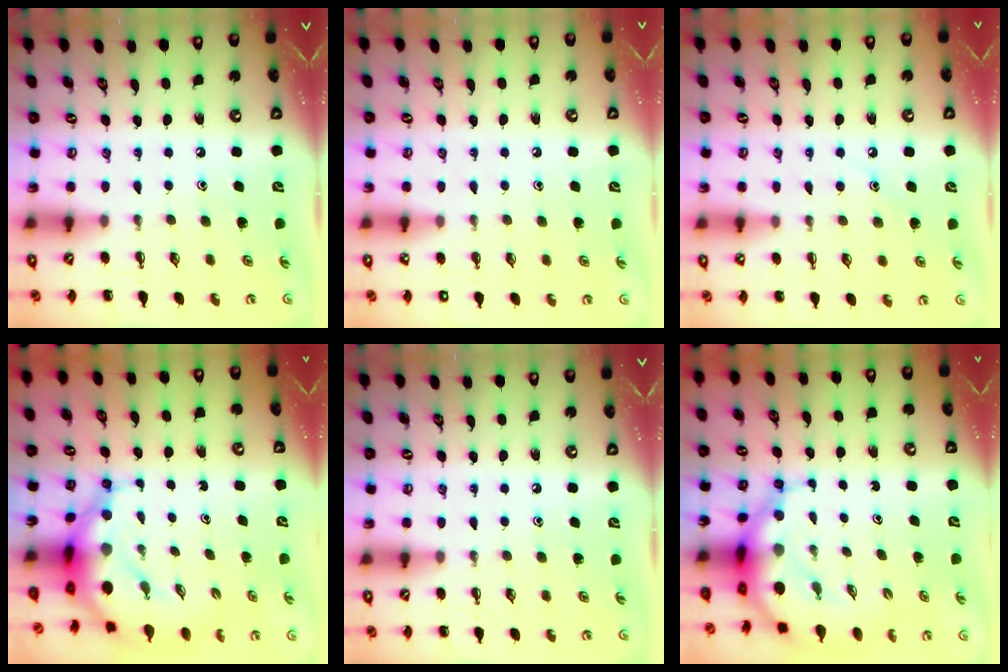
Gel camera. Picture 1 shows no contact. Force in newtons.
{"total": 1.4, "press": 1.4, "slide": 0.1}
{"total": 8.4, "press": 8.2, "slide": 1.9}
{"total": 9.1, "press": 8.8, "slide": 2.4}
{"total": 0.0}
{"total": 9.2, "press": 8.8, "slide": 2.8}